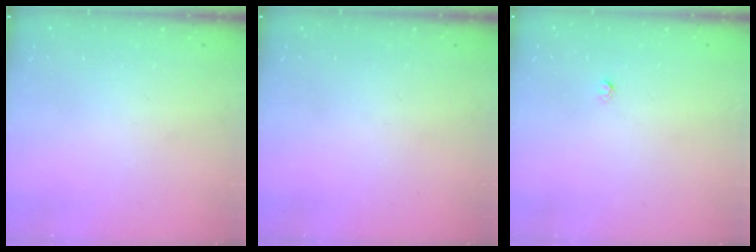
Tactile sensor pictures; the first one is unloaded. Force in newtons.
{"total": 0.0}
{"total": 1.6, "press": 1.5, "slide": 0.1}